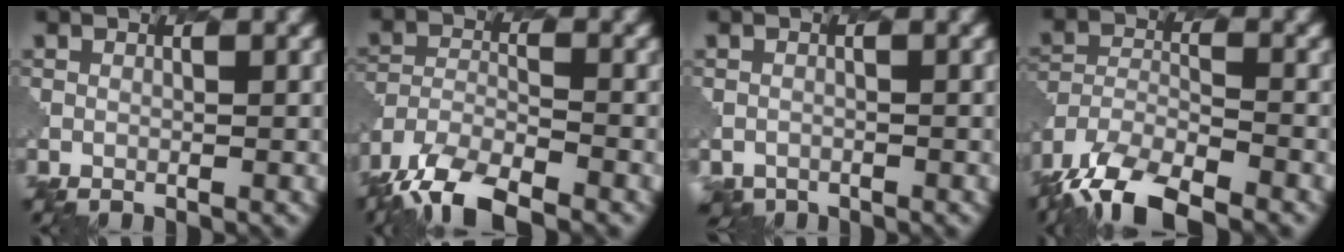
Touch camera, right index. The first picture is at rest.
{"total": 7.8, "force": [-6.2, 2.6, 3.9], "torque": [-0.074, -0.013, -0.119]}
{"total": 2.0, "force": [-1.8, 0.6, -0.5], "torque": [0.005, -0.003, -0.023]}
{"total": 9.0, "force": [-7.2, 3.1, 4.5], "torque": [-0.085, -0.018, -0.132]}